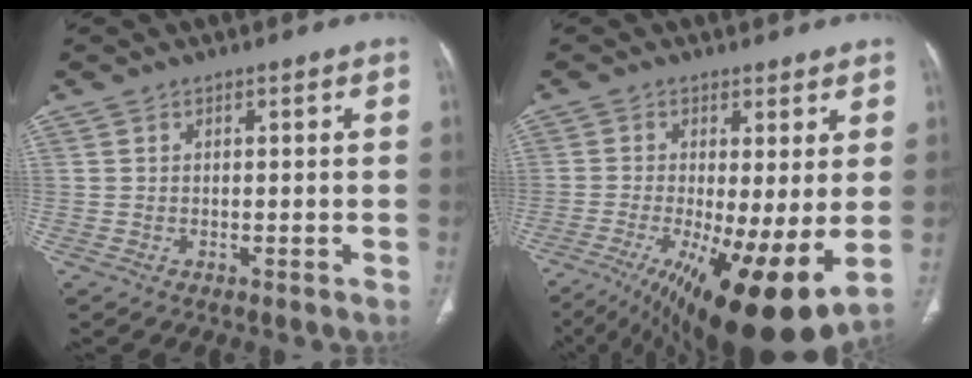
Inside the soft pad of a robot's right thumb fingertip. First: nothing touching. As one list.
[{"total": 16.9, "force": [-4.4, 4.4, 15.7], "torque": [-0.247, -0.026, -0.055]}]